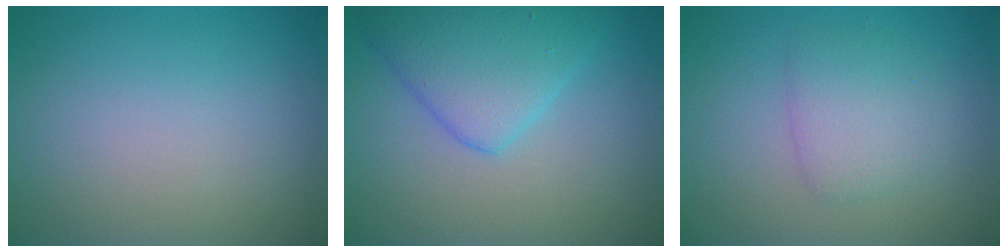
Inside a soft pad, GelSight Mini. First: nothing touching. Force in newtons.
{"total": 5.0, "press": 5.0, "slide": 0.2}
{"total": 2.9, "press": 2.9, "slide": 0.1}